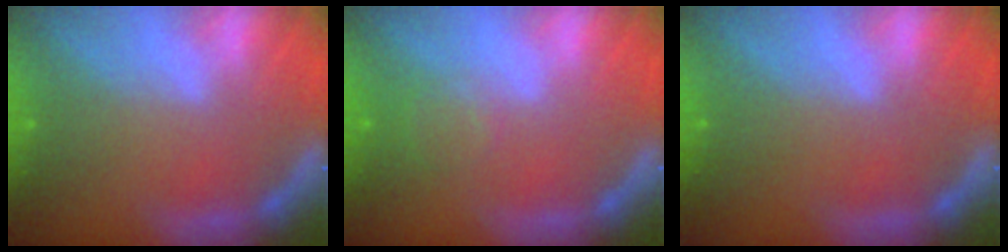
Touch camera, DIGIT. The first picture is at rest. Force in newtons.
{"total": 2.0}
{"total": 0.0}